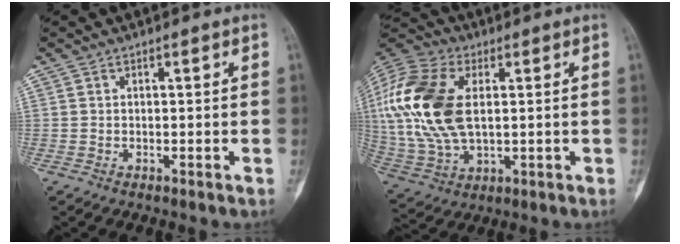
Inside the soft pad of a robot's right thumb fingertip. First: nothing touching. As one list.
[{"total": 21.7, "force": [3.1, 12.7, 17.3], "torque": [-0.379, -0.004, 0.055]}]